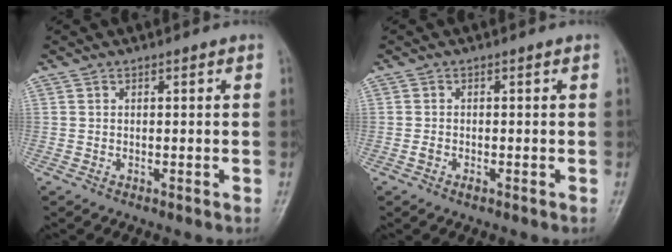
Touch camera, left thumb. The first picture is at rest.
{"total": 1.0, "force": [-0.6, 0.5, 0.7], "torque": [-0.012, 0.008, -0.007]}